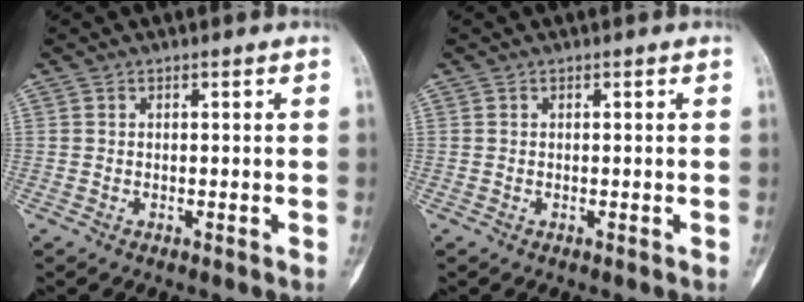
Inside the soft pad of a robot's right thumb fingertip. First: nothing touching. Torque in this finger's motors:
{"motor_torque": [0.12, 0.03, -0.09, -0.02, 0.11]}